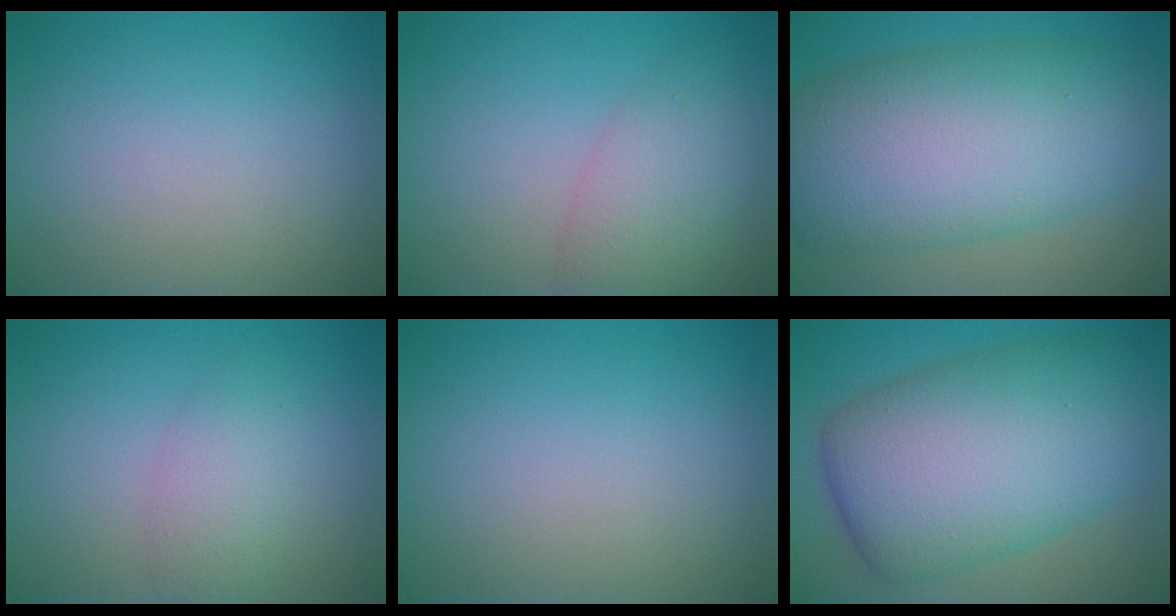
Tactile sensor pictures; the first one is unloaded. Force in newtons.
{"total": 4.6, "press": 4.6, "slide": 0.3}
{"total": 13.0, "press": 13.0, "slide": 0.4}
{"total": 1.9, "press": 1.9, "slide": 0.1}
{"total": 0.0}
{"total": 13.3, "press": 13.3, "slide": 0.0}